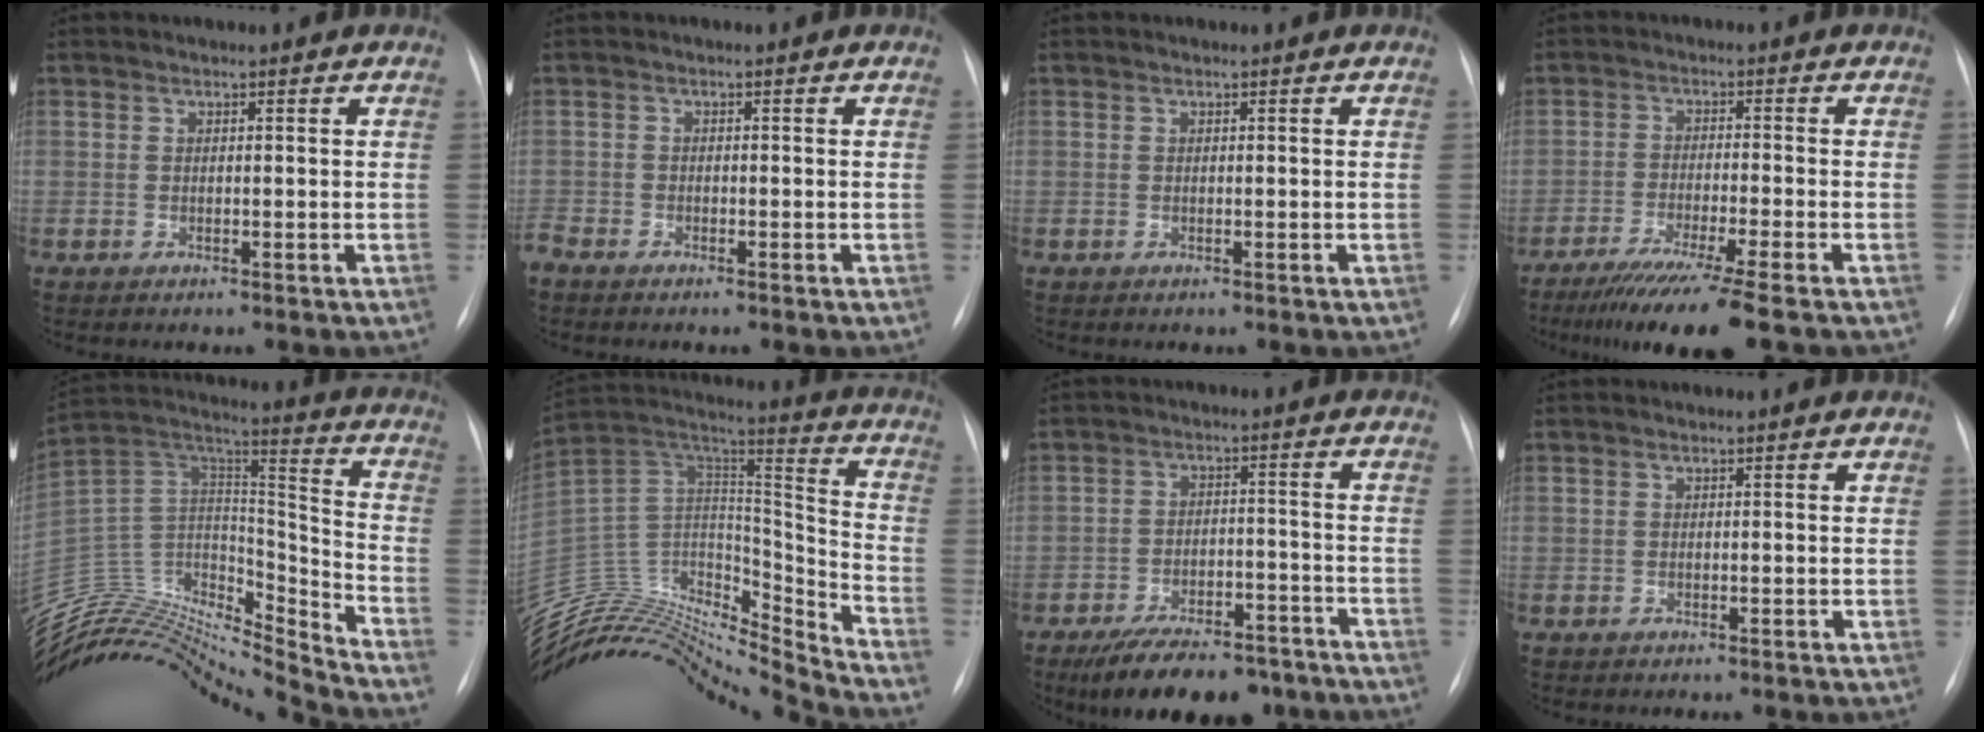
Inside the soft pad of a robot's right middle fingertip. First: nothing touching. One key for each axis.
{"total": 2.2, "fx": -2.0, "fy": 0.7, "fz": 0.7, "tx": -0.015, "ty": -0.004, "tz": -0.036}
{"total": 0.0}
{"total": 10.6, "fx": -8.0, "fy": -1.5, "fz": 6.9, "tx": -0.110, "ty": -0.039, "tz": -0.127}
{"total": 25.7, "fx": -24.7, "fy": 2.9, "fz": 6.5, "tx": -0.135, "ty": 0.038, "tz": -0.412}
{"total": 25.8, "fx": -24.8, "fy": 3.2, "fz": 6.7, "tx": -0.144, "ty": 0.041, "tz": -0.412}
{"total": 13.6, "fx": -10.8, "fy": 5.3, "fz": 6.5, "tx": -0.087, "ty": 0.012, "tz": -0.159}
{"total": 0.0}